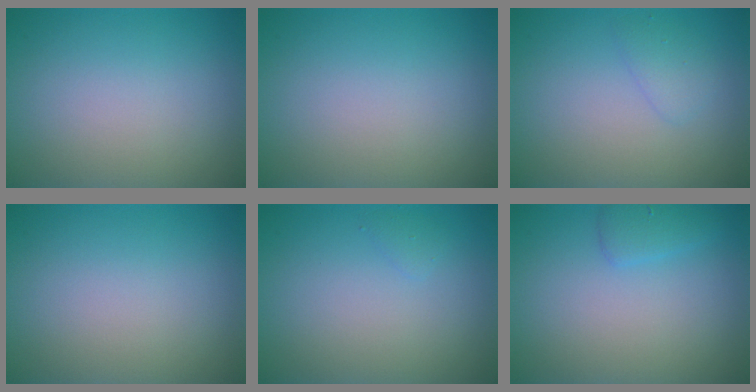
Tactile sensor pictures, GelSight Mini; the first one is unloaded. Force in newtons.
{"total": 0.0}
{"total": 1.3, "press": 1.3, "slide": 0.0}
{"total": 0.0}
{"total": 0.5, "press": 0.5, "slide": 0.0}
{"total": 1.4, "press": 1.4, "slide": 0.2}